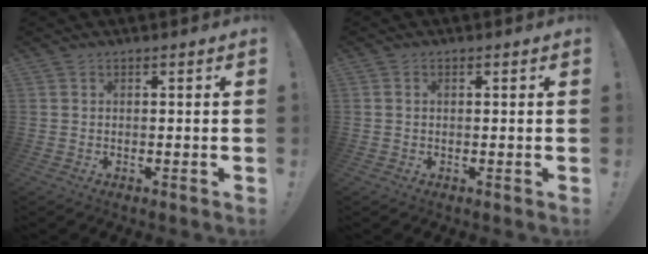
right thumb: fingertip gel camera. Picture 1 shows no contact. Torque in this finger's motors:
{"motor_torque": [-0.02, -0.23, -0.23, 0.35, 0.00]}